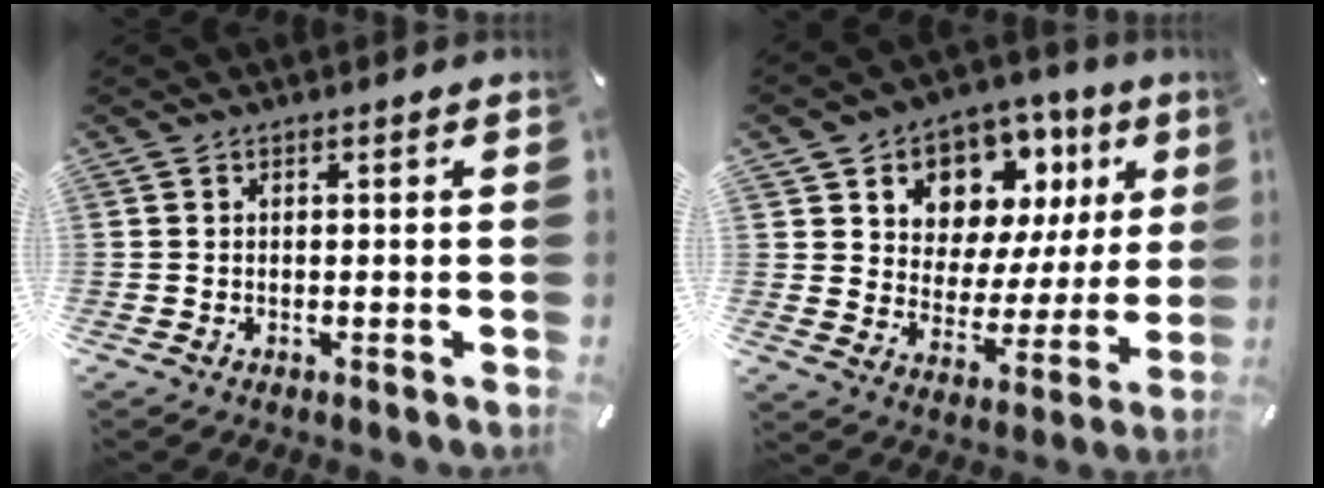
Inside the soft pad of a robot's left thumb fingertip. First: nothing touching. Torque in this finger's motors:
{"motor_torque": [0.72, 0.99, 1.56, -1.21, 0.11]}